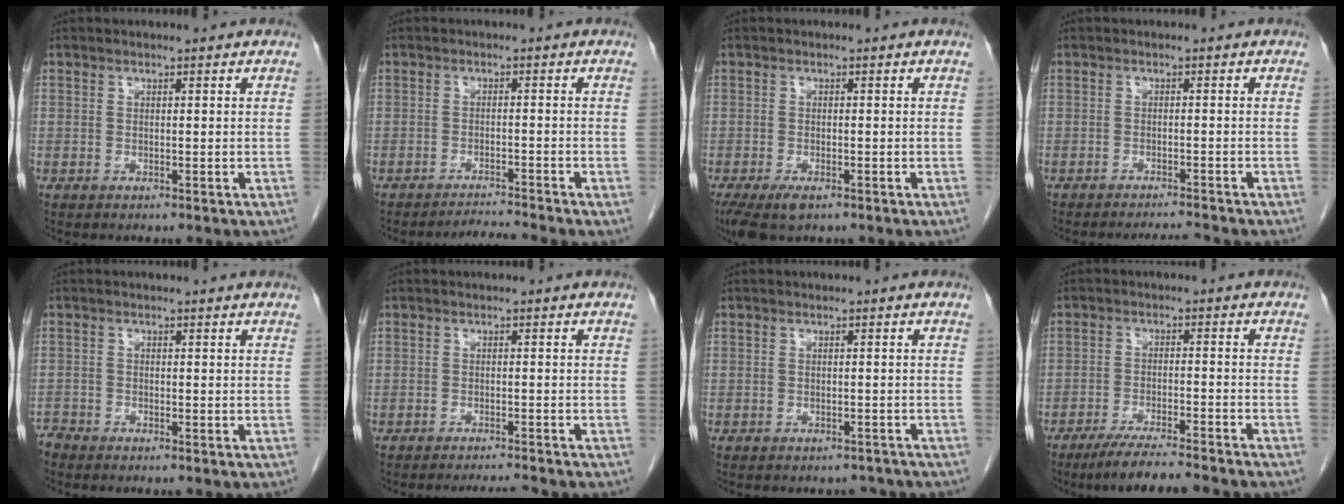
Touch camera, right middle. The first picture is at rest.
{"total": 3.5, "force": [-3.1, -1.7, 0.3], "torque": [-0.005, -0.009, -0.048]}
{"total": 4.8, "force": [-3.0, 1.8, 3.2], "torque": [-0.062, -0.011, -0.051]}
{"total": 3.5, "force": [-3.4, -0.8, 0.4], "torque": [-0.010, -0.011, -0.051]}
{"total": 1.4, "force": [-1.4, 0.0, 0.1], "torque": [0.005, -0.002, -0.028]}
{"total": 3.9, "force": [-3.8, -0.6, 0.9], "torque": [-0.014, -0.012, -0.056]}
{"total": 4.5, "force": [-4.0, 1.8, 0.8], "torque": [-0.007, 0.006, -0.045]}
{"total": 9.8, "force": [-8.6, -0.4, 4.7], "torque": [-0.062, -0.021, -0.137]}